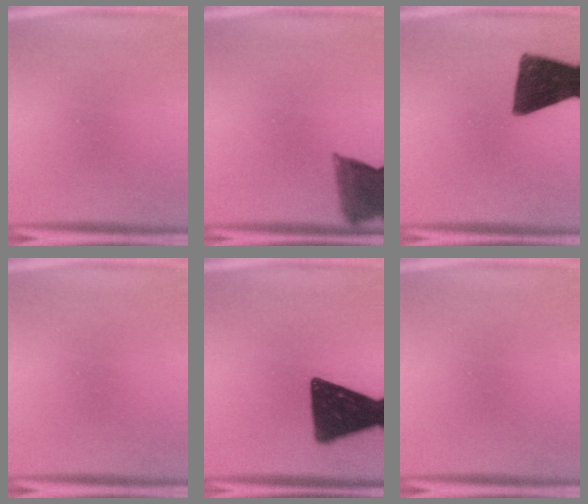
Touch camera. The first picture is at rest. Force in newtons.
{"total": 9.5}
{"total": 14.9}
{"total": 0.0}
{"total": 17.1}
{"total": 0.0}